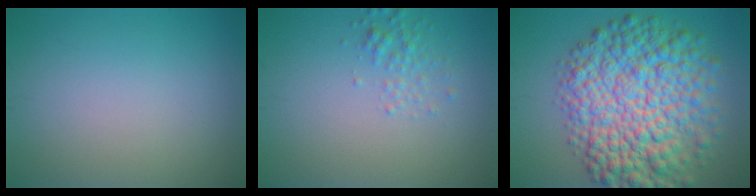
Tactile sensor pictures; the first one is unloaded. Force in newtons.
{"total": 1.6, "press": 1.6, "slide": 0.1}
{"total": 12.0, "press": 12.0, "slide": 0.2}